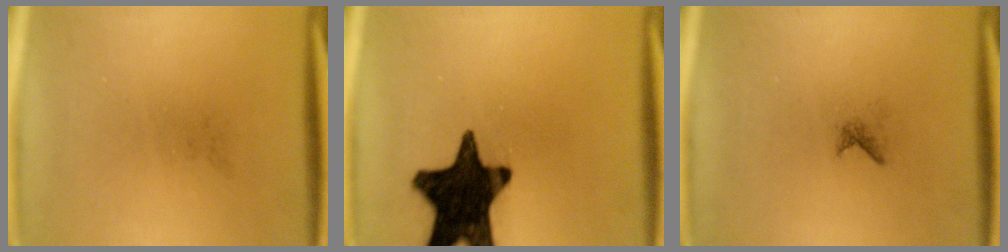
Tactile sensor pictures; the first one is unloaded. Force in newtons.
{"total": 19.2}
{"total": 0.6}